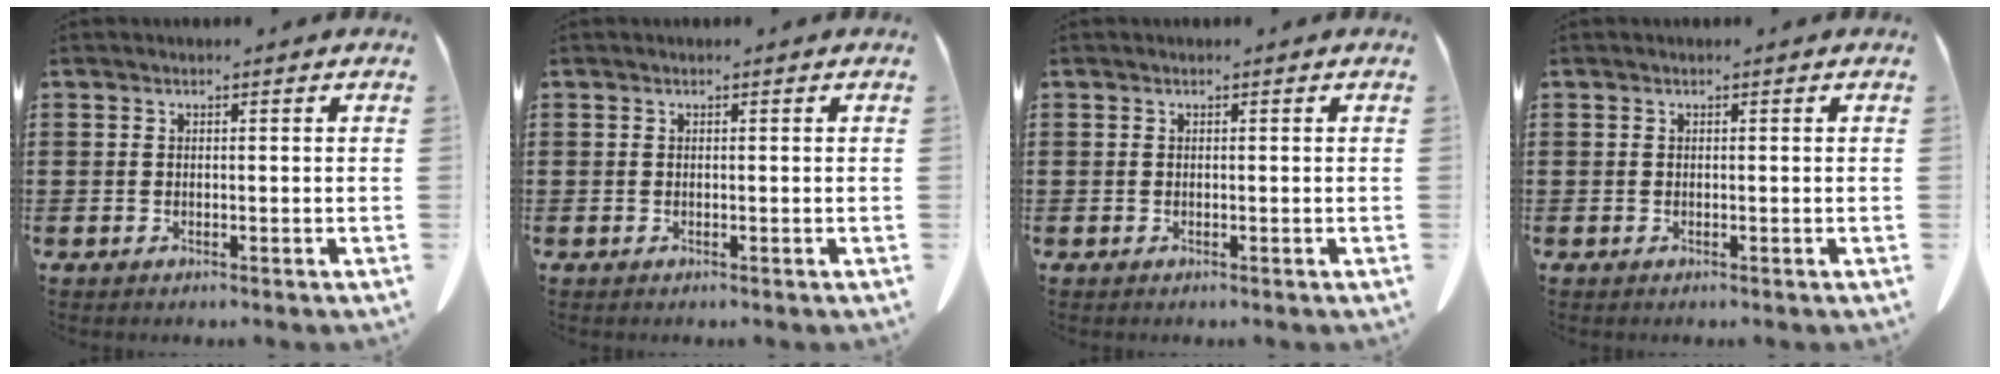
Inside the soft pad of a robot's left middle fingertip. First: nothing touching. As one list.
[{"total": 0.0}, {"total": 0.0}, {"total": 0.0}]